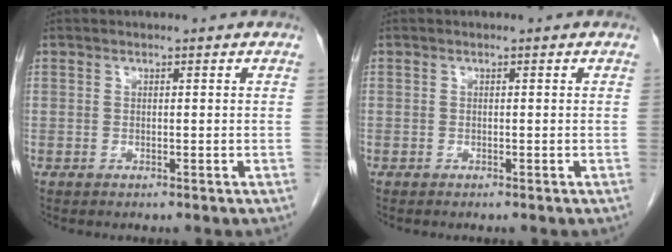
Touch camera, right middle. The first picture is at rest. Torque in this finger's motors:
{"motor_torque": [0.34, -0.69, -0.15, -0.21]}